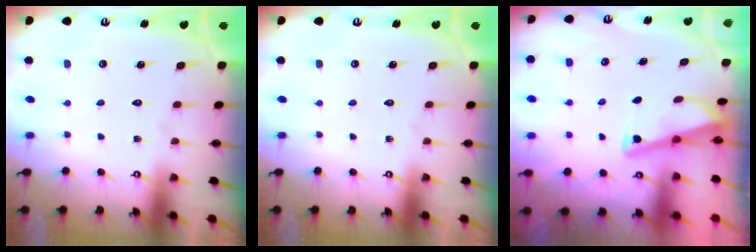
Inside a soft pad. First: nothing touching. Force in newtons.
{"total": 0.0}
{"total": 2.9, "press": 2.9, "slide": 0.3}